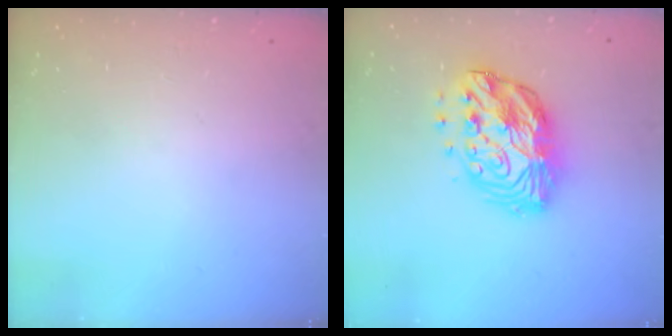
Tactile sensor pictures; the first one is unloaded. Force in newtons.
{"total": 15.7, "press": 15.6, "slide": 1.2}